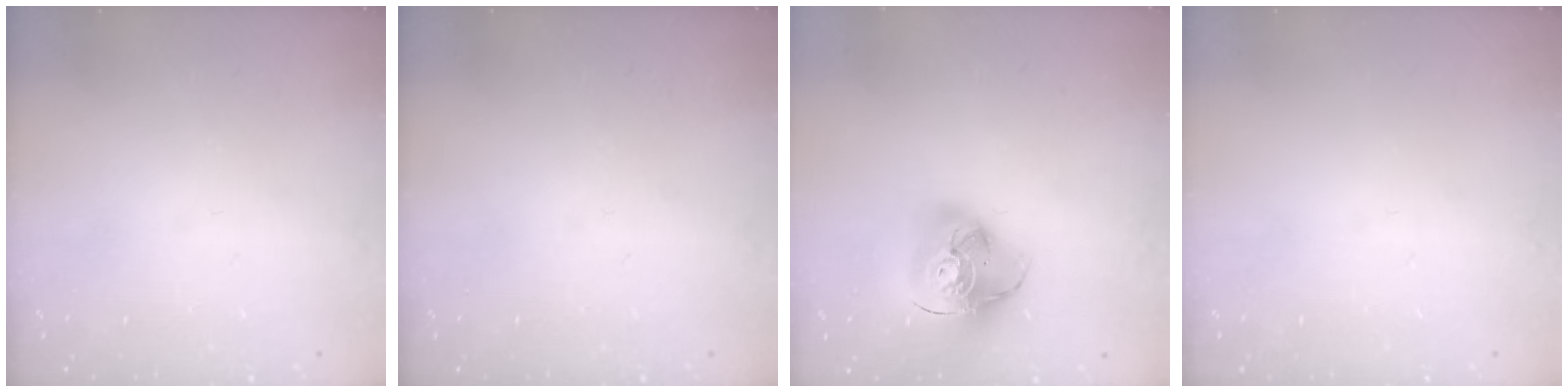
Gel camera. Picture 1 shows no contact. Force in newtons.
{"total": 0.0}
{"total": 19.0, "press": 18.8, "slide": 2.2}
{"total": 0.0}